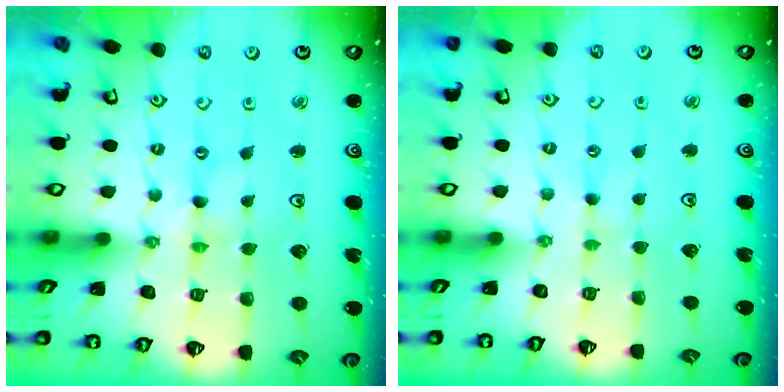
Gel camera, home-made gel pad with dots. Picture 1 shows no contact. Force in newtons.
{"total": 1.9, "press": 1.9, "slide": 0.4}